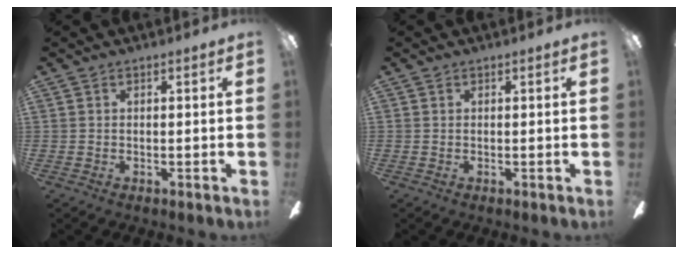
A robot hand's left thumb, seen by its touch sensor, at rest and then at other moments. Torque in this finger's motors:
{"motor_torque": [0.00, 0.00, -0.06, 0.06, 0.00]}